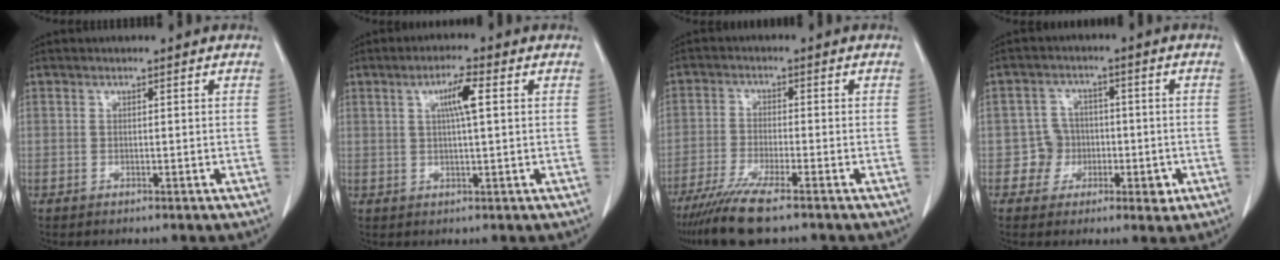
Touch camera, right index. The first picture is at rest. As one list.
[{"total": 4.6, "force": [1.3, 0.3, 4.4], "torque": [-0.081, 0.004, 0.022]}, {"total": 8.3, "force": [-6.2, 0.4, 5.6], "torque": [-0.103, -0.023, -0.110]}, {"total": 5.3, "force": [-1.2, 5.1, 1.1], "torque": [0.002, 0.017, -0.014]}]